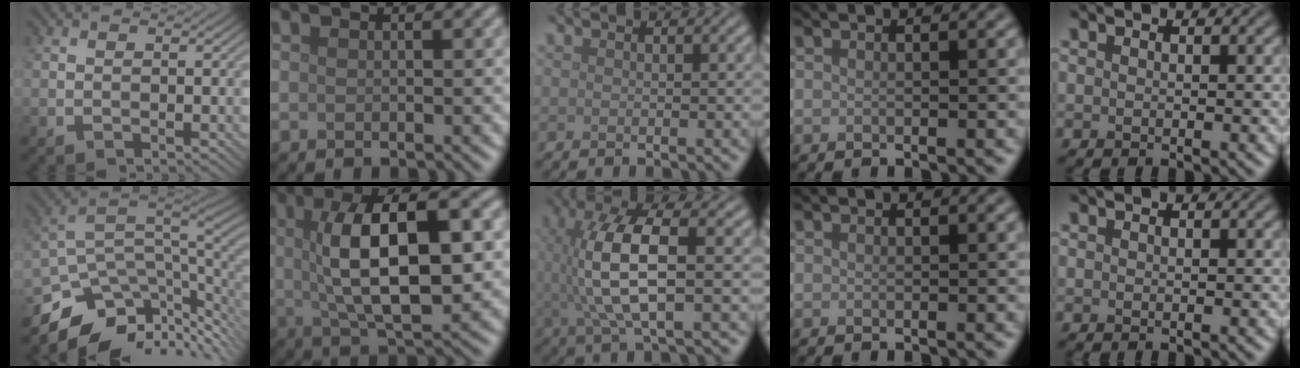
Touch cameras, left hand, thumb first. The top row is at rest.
{"thumb": {"total": 11.3, "force": [-5.1, 6.5, 7.7], "torque": [-0.157, -0.023, -0.082]}, "index": {"total": 11.0, "force": [1.1, 4.0, 10.2], "torque": [-0.159, 0.010, 0.017]}, "middle": {"total": 8.0, "force": [0.4, 2.6, 7.5], "torque": [-0.162, 0.004, 0.010]}}